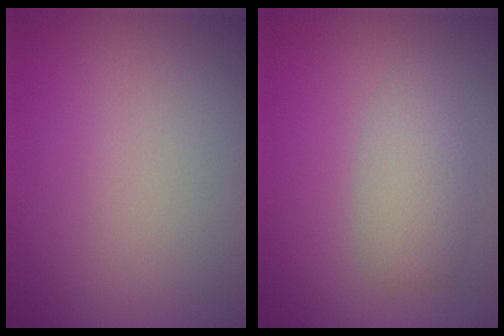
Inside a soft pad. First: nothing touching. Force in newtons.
{"total": 3.0, "press": 3.0, "slide": 0.3}